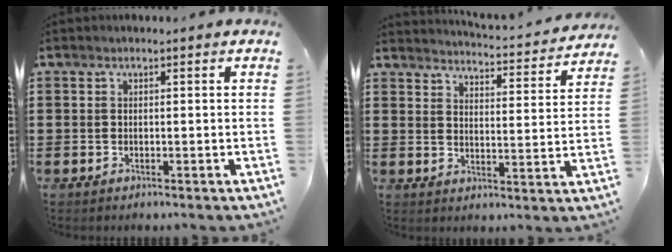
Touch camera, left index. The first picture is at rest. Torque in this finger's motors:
{"motor_torque": [2.14, 0.00, -0.16, 0.02]}